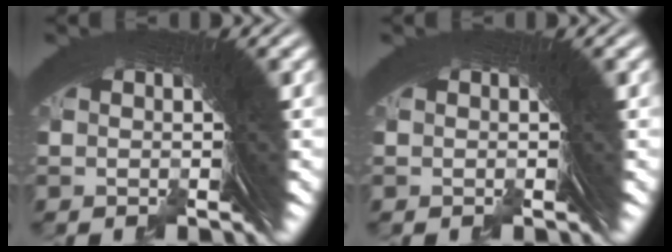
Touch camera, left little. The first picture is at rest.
{"total": 0.0}